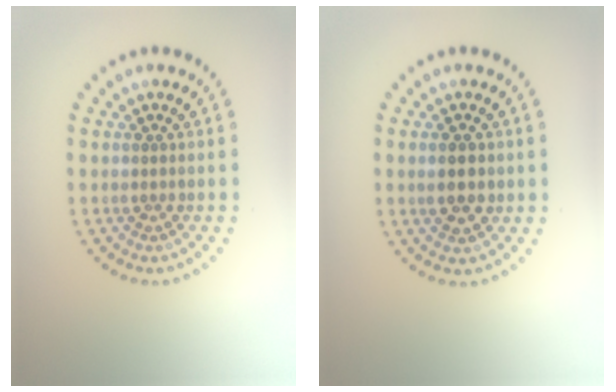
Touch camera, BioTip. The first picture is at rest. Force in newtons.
{"total": 2.5, "press": 2.5, "slide": 0.2}